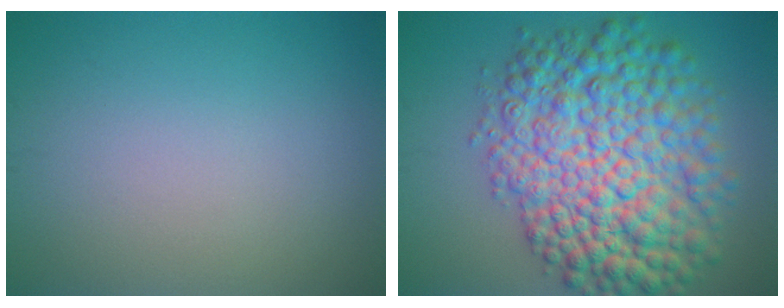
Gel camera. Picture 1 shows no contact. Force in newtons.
{"total": 12.3, "press": 12.3, "slide": 0.2}